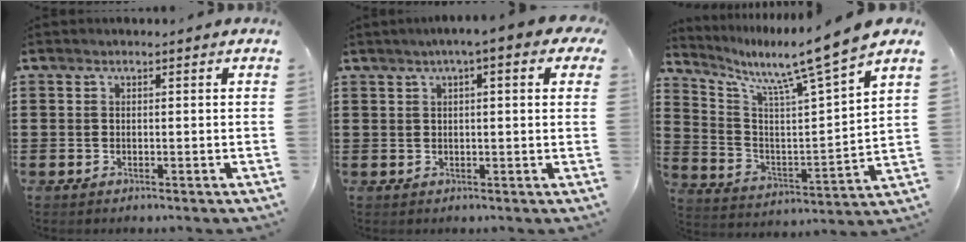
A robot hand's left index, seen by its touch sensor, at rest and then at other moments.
{"total": 4.0, "force": [1.8, 0.3, 3.6], "torque": [-0.072, 0.005, 0.028]}
{"total": 8.7, "force": [7.6, -1.0, 4.3], "torque": [-0.109, -0.070, 0.114]}